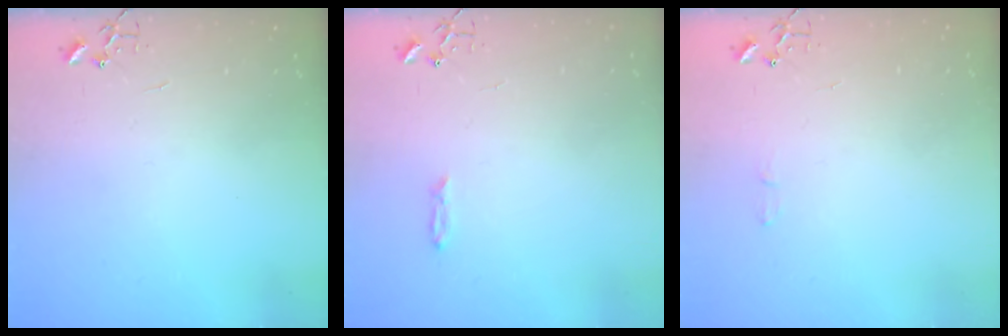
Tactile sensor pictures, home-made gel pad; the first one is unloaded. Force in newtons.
{"total": 3.7, "press": 3.6, "slide": 0.4}
{"total": 4.5, "press": 4.5, "slide": 0.4}